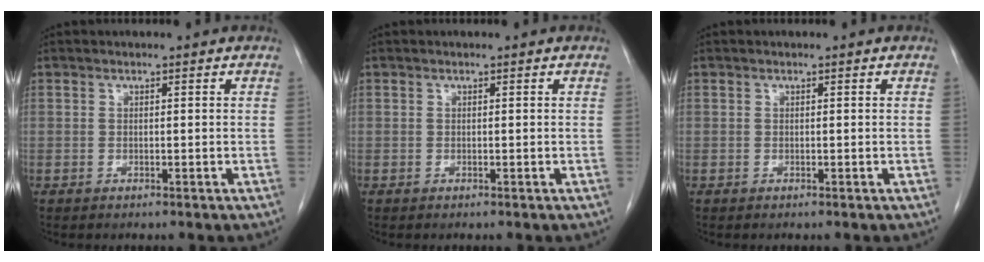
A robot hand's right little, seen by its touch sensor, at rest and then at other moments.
{"total": 0.0}
{"total": 0.0}